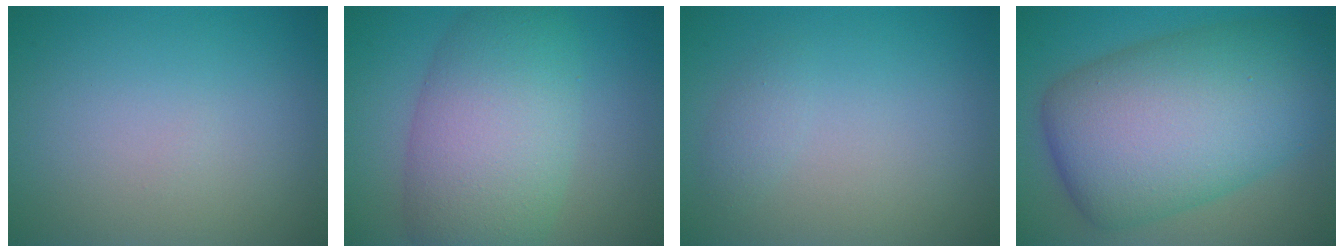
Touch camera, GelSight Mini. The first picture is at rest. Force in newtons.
{"total": 9.1, "press": 9.1, "slide": 0.3}
{"total": 1.1, "press": 1.1, "slide": 0.1}
{"total": 13.3, "press": 13.3, "slide": 0.0}